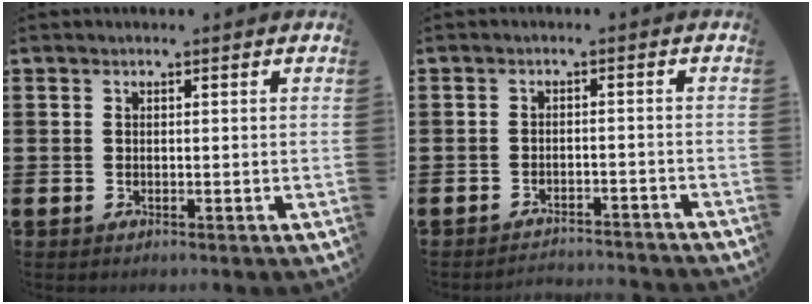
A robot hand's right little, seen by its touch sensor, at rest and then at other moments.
{"total": 2.1, "force": [-2.1, -0.1, -0.2], "torque": [-0.004, 0.005, -0.046]}